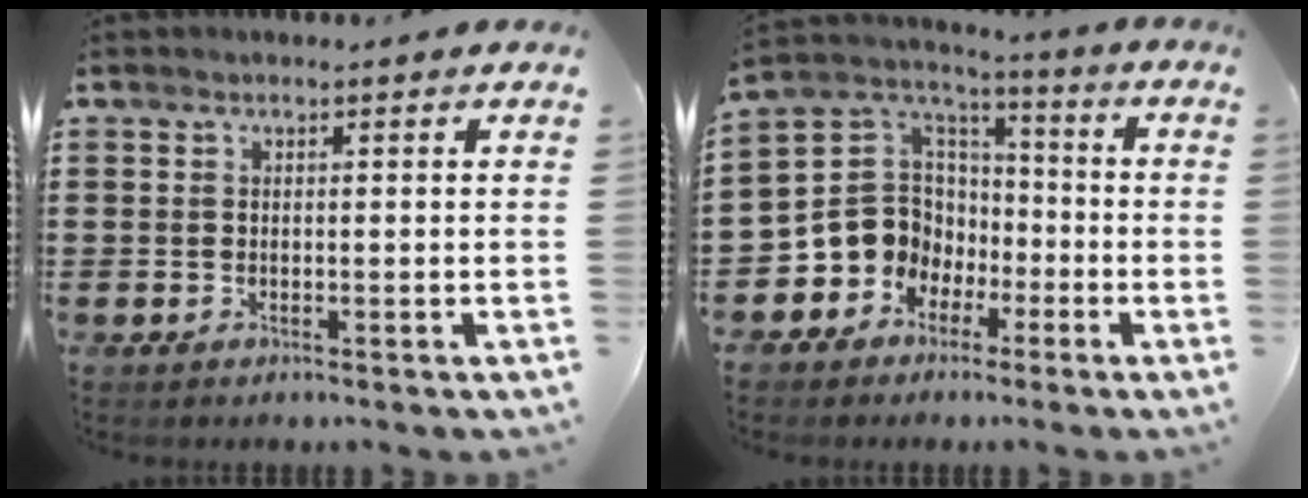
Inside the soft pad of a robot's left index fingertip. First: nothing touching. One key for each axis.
{"total": 9.5, "fx": -2.6, "fy": 8.8, "fz": 2.4, "tx": -0.091, "ty": -0.002, "tz": -0.045}